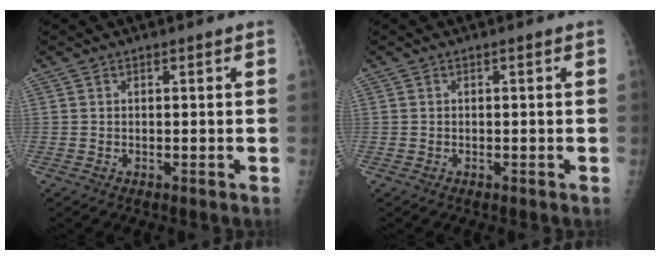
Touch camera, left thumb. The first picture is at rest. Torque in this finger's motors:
{"motor_torque": [0.05, 0.02, 0.00, 0.00, 0.01]}